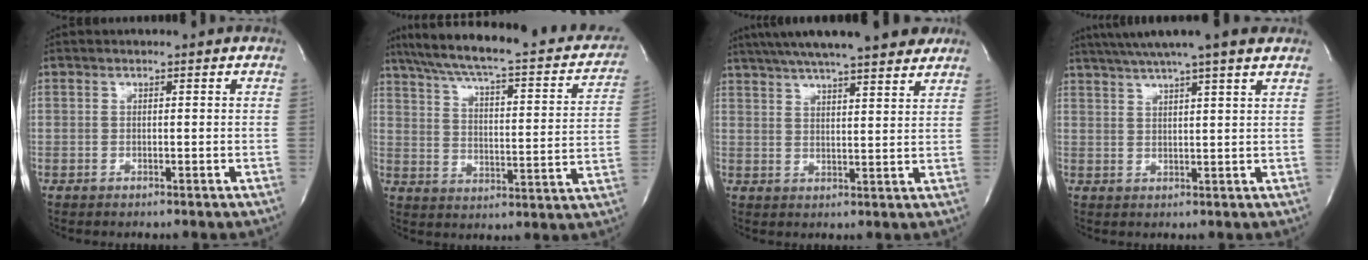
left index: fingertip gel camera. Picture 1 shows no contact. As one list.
[{"total": 27.9, "force": [22.7, 6.0, 15.0], "torque": [-0.235, -0.002, 0.288]}, {"total": 19.8, "force": [16.6, 2.3, 10.5], "torque": [-0.177, 0.037, 0.232]}, {"total": 12.7, "force": [10.4, -0.2, 7.3], "torque": [-0.129, 0.033, 0.139]}]